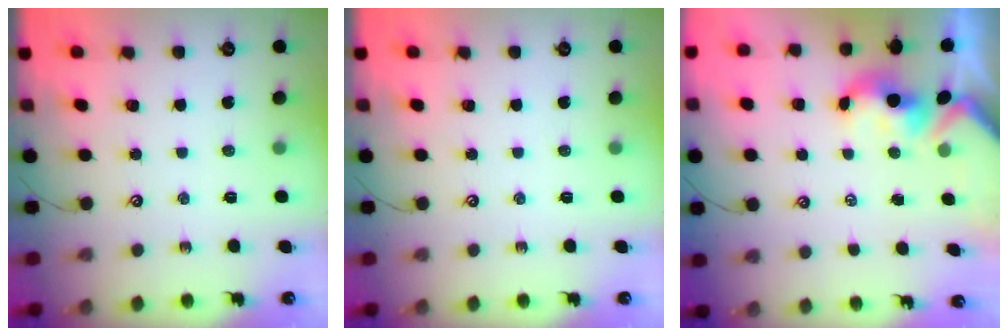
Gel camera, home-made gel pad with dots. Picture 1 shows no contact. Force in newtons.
{"total": 0.0}
{"total": 1.7, "press": 1.5, "slide": 0.7}